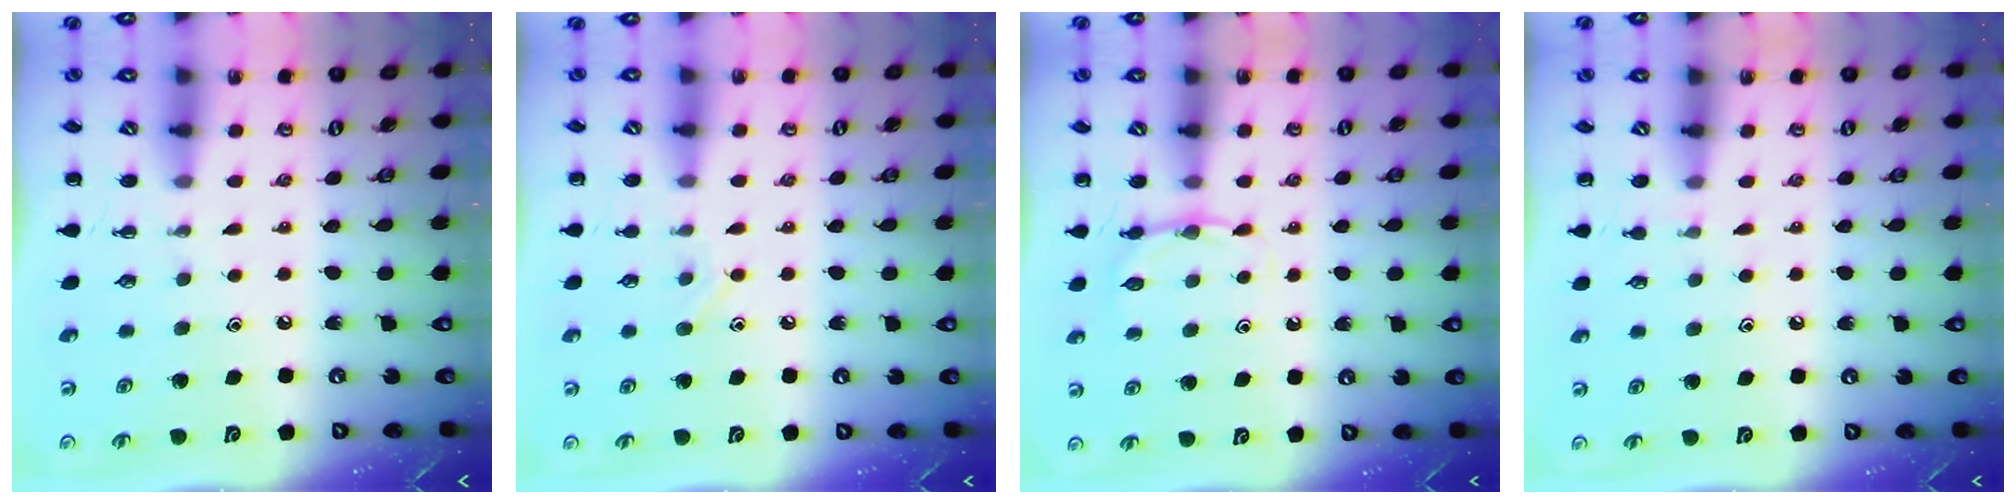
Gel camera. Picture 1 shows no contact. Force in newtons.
{"total": 7.0, "press": 6.9, "slide": 1.2}
{"total": 5.9, "press": 5.7, "slide": 1.7}
{"total": 4.9, "press": 4.7, "slide": 1.1}